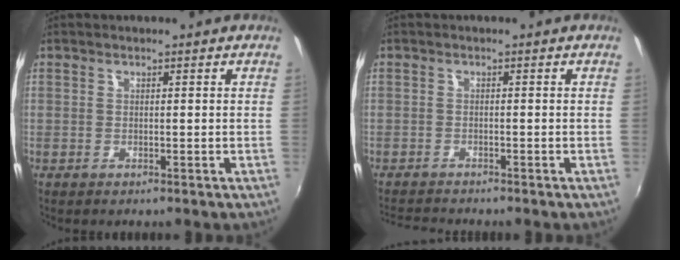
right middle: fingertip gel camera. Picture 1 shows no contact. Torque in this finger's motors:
{"motor_torque": [0.00, -0.17, 0.05, 0.01]}